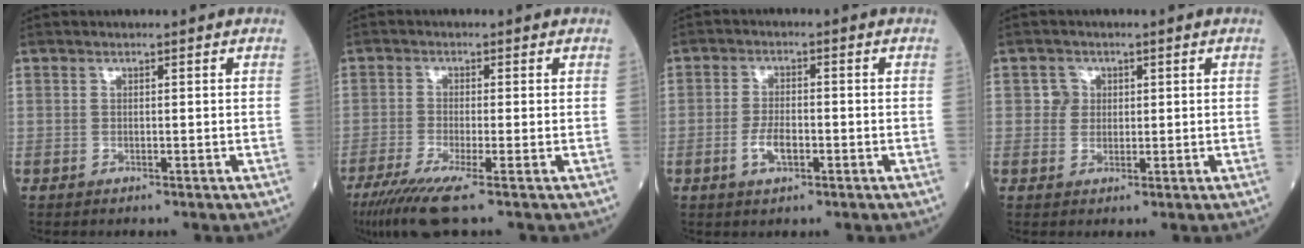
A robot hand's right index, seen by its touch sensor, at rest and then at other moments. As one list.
[{"total": 7.1, "force": [-4.5, 0.1, 5.5], "torque": [-0.101, -0.022, -0.084]}, {"total": 4.0, "force": [-1.5, 1.5, 3.3], "torque": [-0.064, 0.003, -0.025]}, {"total": 2.3, "force": [0.6, 2.2, 0.4], "torque": [0.000, 0.002, 0.006]}]